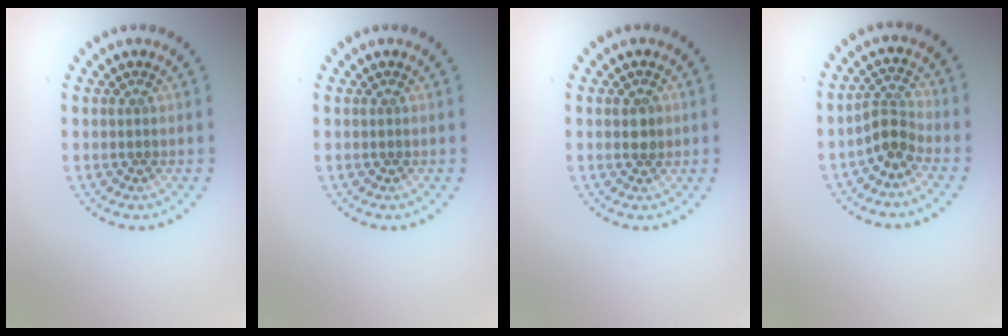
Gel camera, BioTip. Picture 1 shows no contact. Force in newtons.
{"total": 0.0}
{"total": 1.4, "press": 1.3, "slide": 0.3}
{"total": 2.5, "press": 1.8, "slide": 1.7}